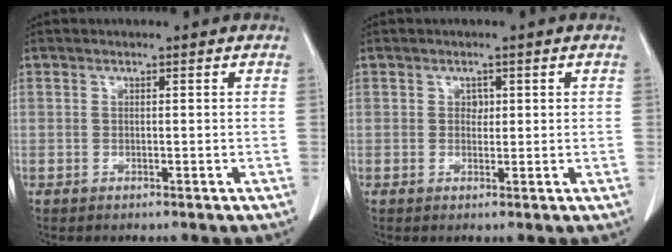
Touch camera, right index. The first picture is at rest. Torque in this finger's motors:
{"motor_torque": [0.01, 0.01, 0.00, 0.00]}